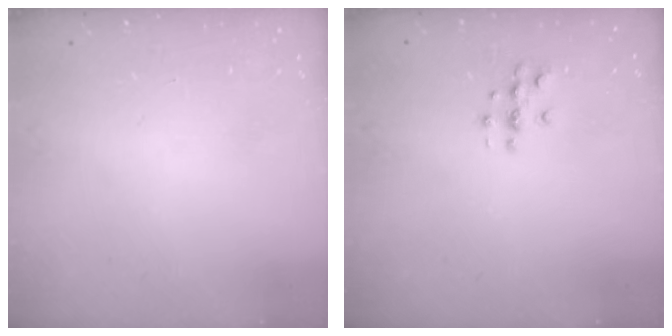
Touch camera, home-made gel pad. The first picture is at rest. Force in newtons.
{"total": 3.6, "press": 3.5, "slide": 0.4}